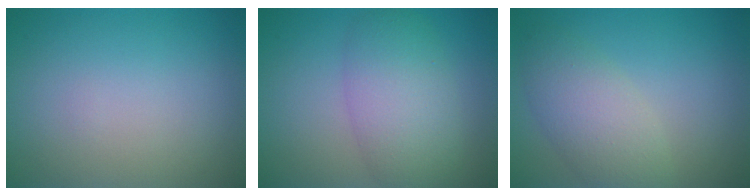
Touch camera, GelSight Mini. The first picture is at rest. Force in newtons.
{"total": 5.9, "press": 5.9, "slide": 0.1}
{"total": 4.3, "press": 4.3, "slide": 0.3}